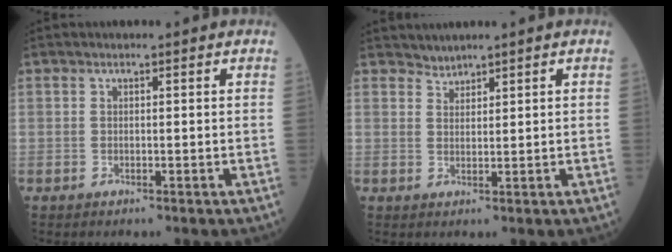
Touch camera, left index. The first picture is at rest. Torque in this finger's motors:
{"motor_torque": [-0.12, -0.06, -0.07, -0.03]}